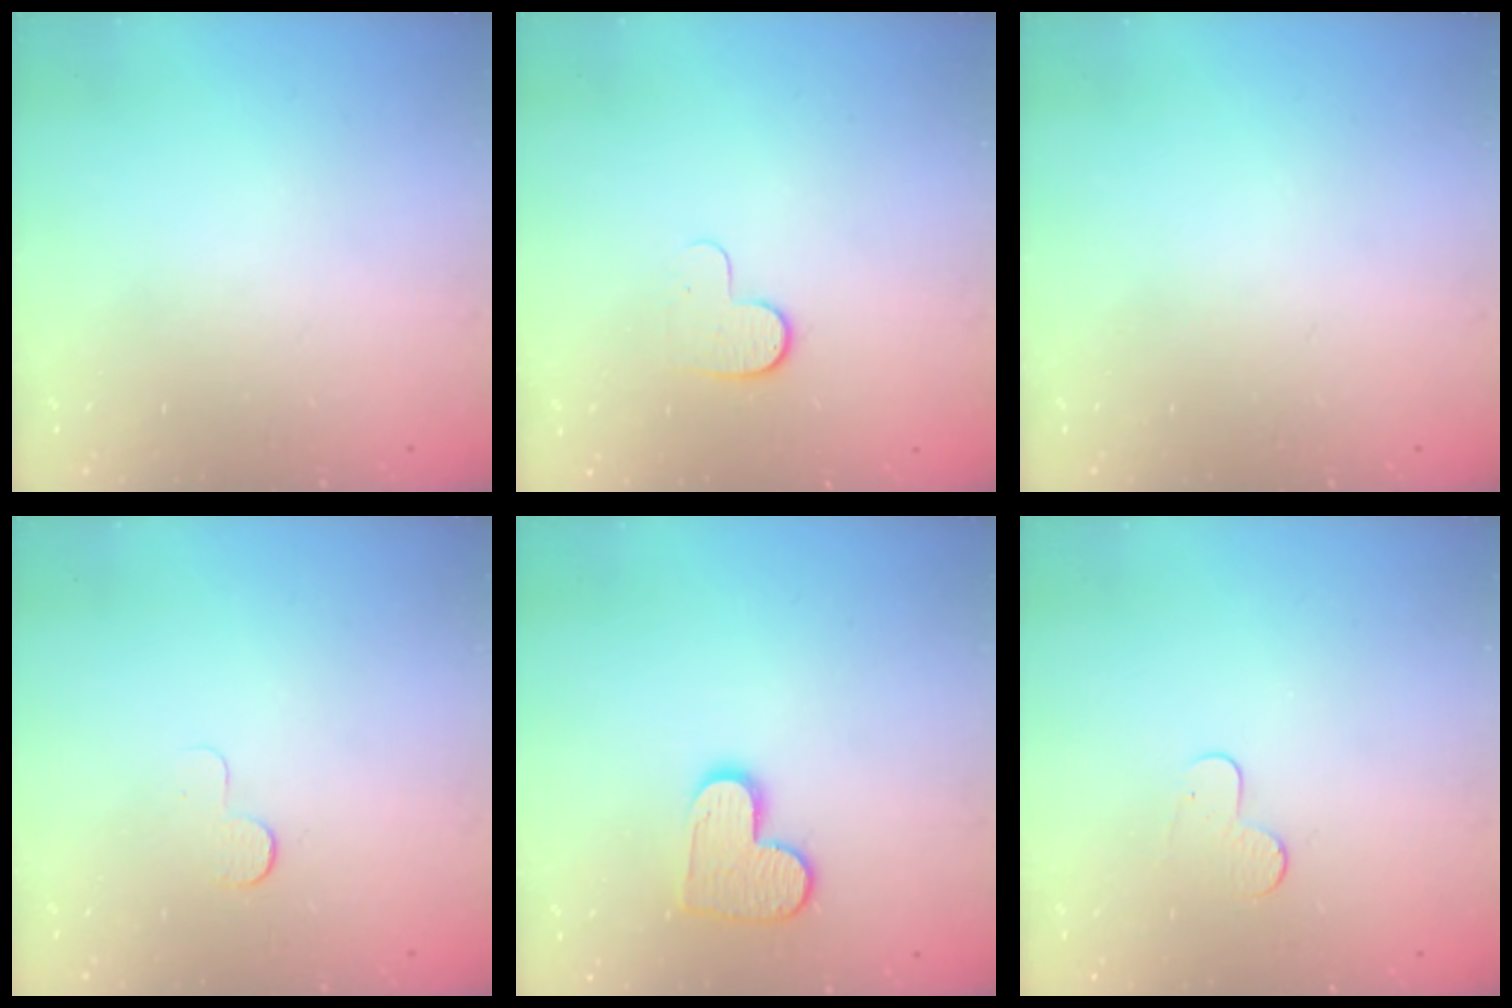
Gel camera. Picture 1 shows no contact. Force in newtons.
{"total": 5.4, "press": 5.3, "slide": 1.2}
{"total": 0.0}
{"total": 3.9, "press": 3.9, "slide": 0.4}
{"total": 9.6, "press": 9.6, "slide": 0.6}
{"total": 4.9, "press": 4.8, "slide": 0.5}